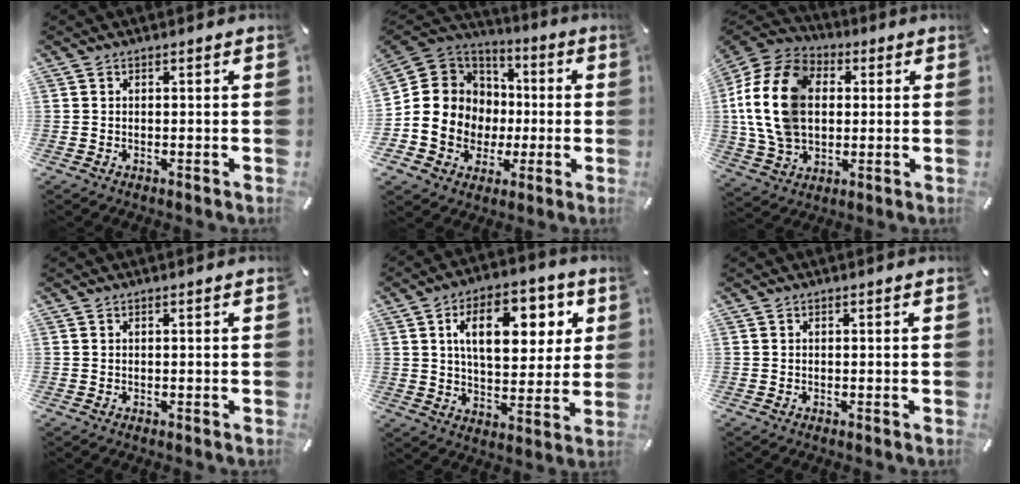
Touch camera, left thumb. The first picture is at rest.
{"total": 13.1, "force": [-0.7, 12.8, 2.7], "torque": [-0.072, -0.009, 0.006]}
{"total": 19.1, "force": [1.5, 14.5, 12.4], "torque": [-0.289, 0.012, 0.024]}
{"total": 0.0}
{"total": 15.8, "force": [5.6, 9.4, 11.4], "torque": [-0.166, -0.003, 0.091]}
{"total": 0.0}